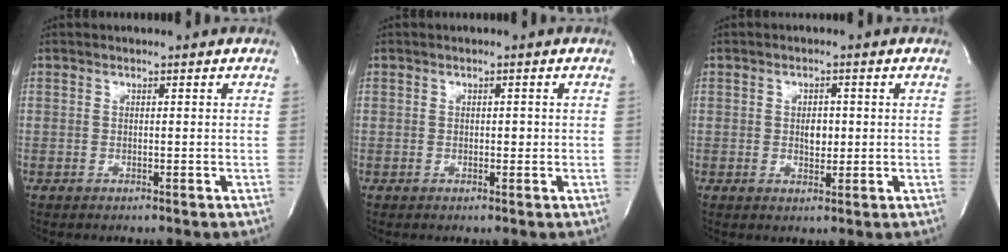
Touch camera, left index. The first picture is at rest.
{"total": 1.0, "force": [0.0, 0.6, 0.8], "torque": [-0.009, 0.002, 0.001]}
{"total": 2.7, "force": [0.1, 1.6, 2.1], "torque": [-0.033, 0.000, 0.004]}